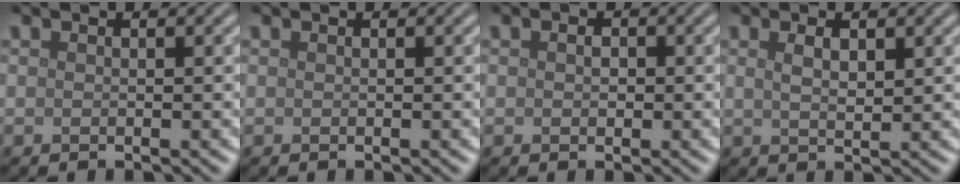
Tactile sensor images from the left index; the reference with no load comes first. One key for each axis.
{"total": 0.0}
{"total": 1.1, "fx": 0.1, "fy": 0.9, "fz": 0.7, "tx": -0.007, "ty": -0.002, "tz": 0.001}
{"total": 2.0, "fx": 0.9, "fy": 0.6, "fz": 1.7, "tx": -0.031, "ty": 0.000, "tz": 0.018}